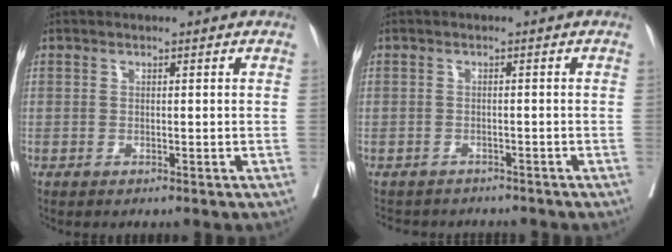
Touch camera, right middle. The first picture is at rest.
{"total": 5.7, "force": [-5.0, 2.8, 0.4], "torque": [-0.005, -0.002, -0.065]}